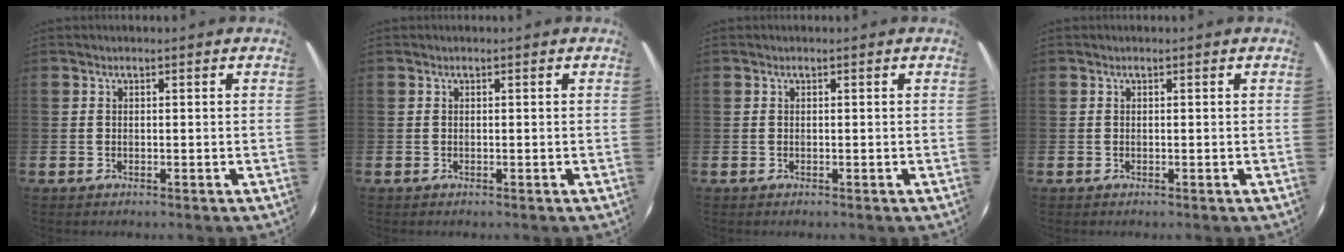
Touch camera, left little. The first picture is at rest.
{"total": 0.0}
{"total": 0.0}
{"total": 0.0}